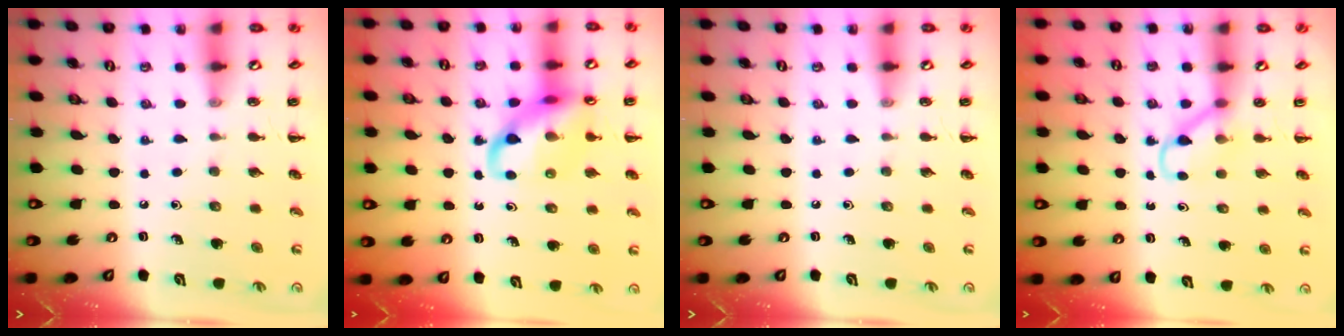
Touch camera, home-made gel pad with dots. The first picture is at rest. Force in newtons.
{"total": 14.0, "press": 13.9, "slide": 1.8}
{"total": 0.0}
{"total": 3.4, "press": 3.2, "slide": 1.0}